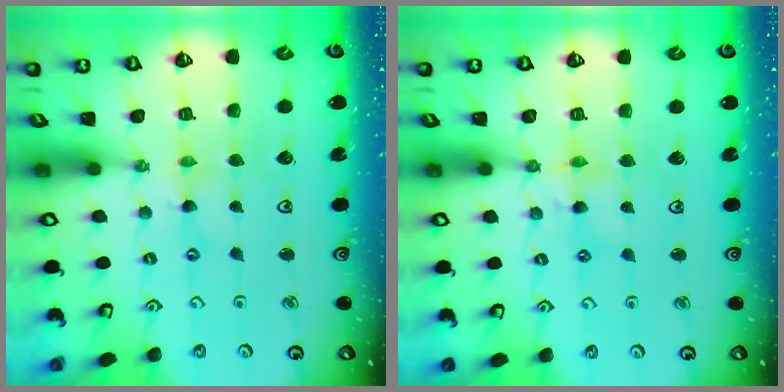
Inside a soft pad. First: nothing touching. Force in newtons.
{"total": 4.7, "press": 4.7, "slide": 0.5}